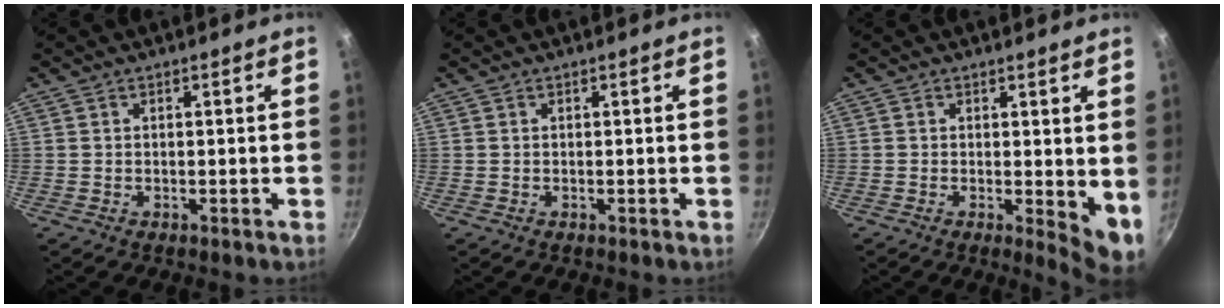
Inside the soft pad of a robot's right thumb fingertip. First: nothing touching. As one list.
[{"total": 0.0}, {"total": 5.8, "force": [0.3, 2.2, 5.4], "torque": [-0.064, -0.012, 0.006]}]